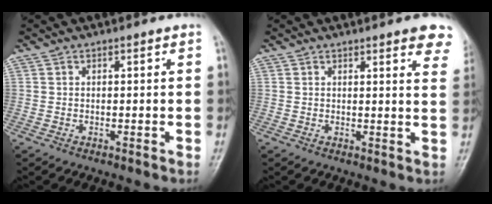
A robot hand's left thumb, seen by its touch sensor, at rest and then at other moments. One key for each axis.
{"total": 7.7, "fx": 5.5, "fy": 1.8, "fz": 5.0, "tx": -0.035, "ty": -0.020, "tz": 0.050}